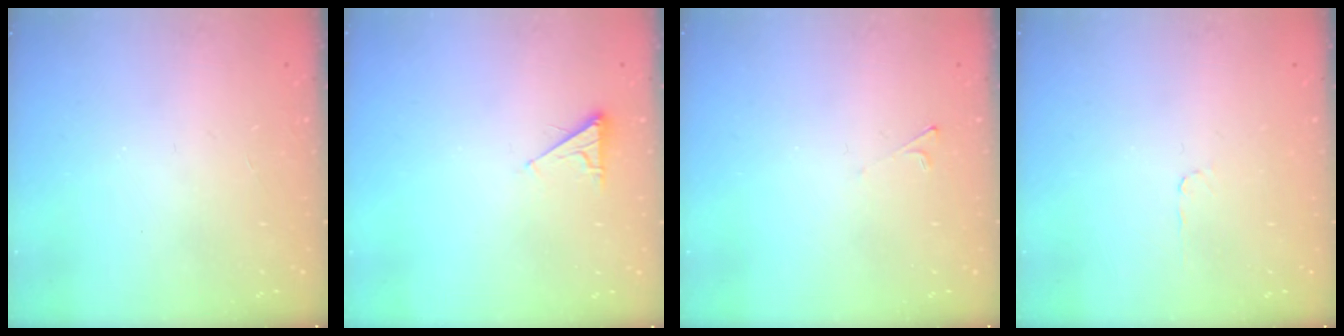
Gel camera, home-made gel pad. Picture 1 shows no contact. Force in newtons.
{"total": 2.5, "press": 2.5, "slide": 0.4}
{"total": 1.9, "press": 1.9, "slide": 0.4}
{"total": 2.8, "press": 2.8, "slide": 0.4}